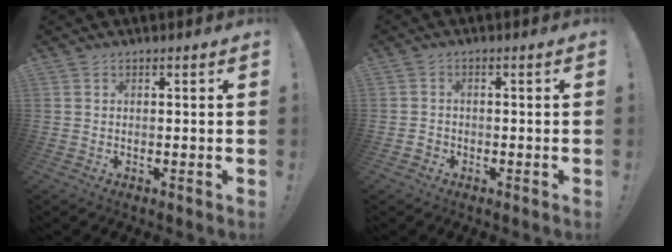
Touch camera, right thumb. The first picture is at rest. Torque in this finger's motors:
{"motor_torque": [-0.08, -0.14, -0.21, 0.26, 0.08]}